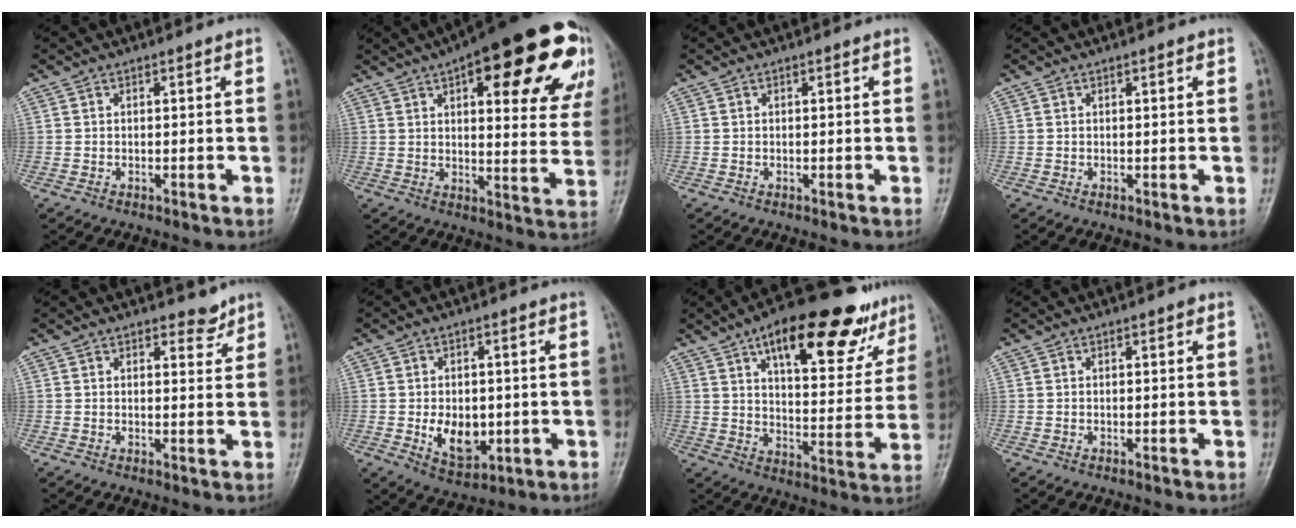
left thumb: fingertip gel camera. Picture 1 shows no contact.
{"total": 27.5, "force": [13.1, 9.7, 22.1], "torque": [-0.247, -0.008, 0.169]}
{"total": 0.0}
{"total": 0.7, "force": [0.3, 0.4, 0.5], "torque": [-0.002, 0.000, 0.003]}
{"total": 3.0, "force": [2.4, 1.5, 0.7], "torque": [0.012, -0.016, 0.032]}
{"total": 8.3, "force": [-1.2, 5.8, 5.9], "torque": [-0.065, -0.008, -0.007]}
{"total": 23.2, "force": [13.9, 9.3, 16.1], "torque": [-0.179, -0.029, 0.204]}
{"total": 0.7, "force": [0.2, 0.4, 0.5], "torque": [0.001, 0.002, 0.000]}